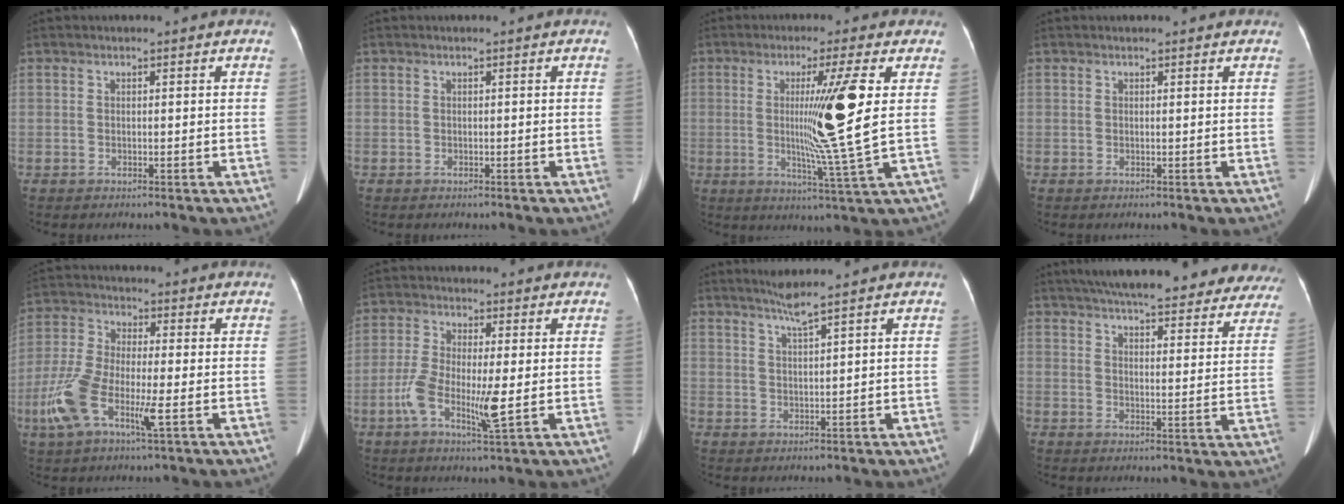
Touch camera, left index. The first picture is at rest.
{"total": 0.0}
{"total": 10.8, "force": [1.1, -2.2, 10.5], "torque": [-0.189, -0.023, 0.021]}
{"total": 0.8, "force": [0.7, 0.5, 0.2], "torque": [-0.007, 0.014, 0.003]}
{"total": 10.2, "force": [-3.2, 2.6, 9.3], "torque": [-0.214, 0.000, -0.062]}
{"total": 8.2, "force": [-1.7, 1.6, 7.8], "torque": [-0.158, -0.006, -0.033]}
{"total": 3.0, "force": [2.4, -1.0, 1.6], "torque": [-0.032, -0.003, 0.048]}
{"total": 29.8, "force": [25.9, 6.2, 13.5], "torque": [-0.208, -0.020, 0.308]}